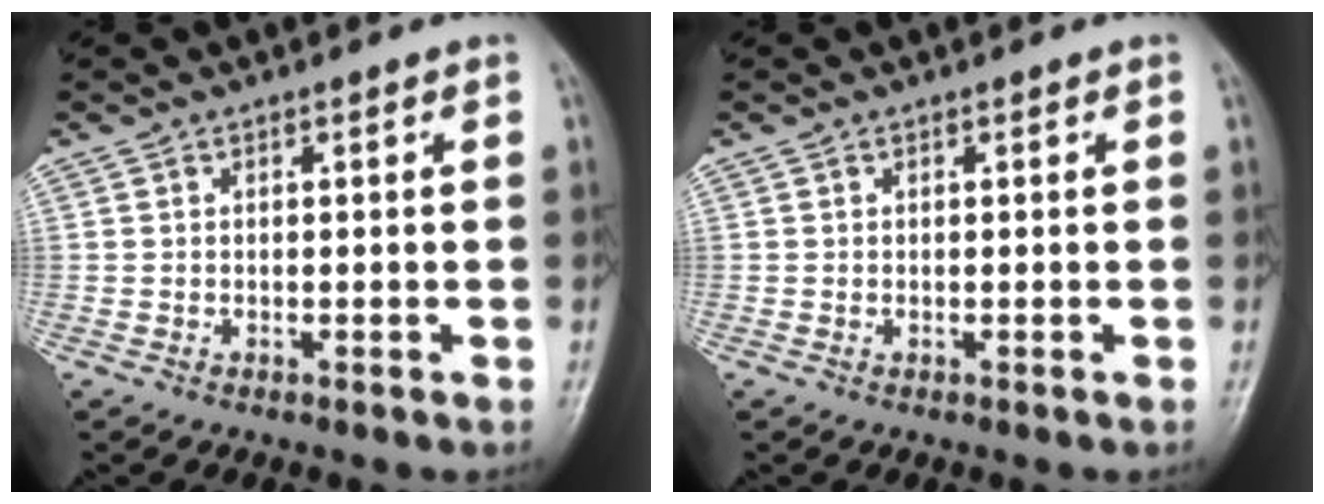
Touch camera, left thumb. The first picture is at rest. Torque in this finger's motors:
{"motor_torque": [0.00, 0.02, -0.18, -0.15, 0.00]}